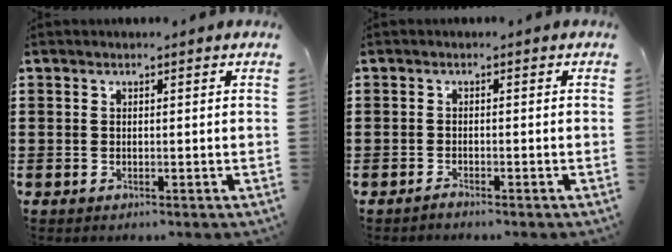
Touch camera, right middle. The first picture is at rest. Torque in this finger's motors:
{"motor_torque": [0.06, -0.06, 0.00, 0.00]}